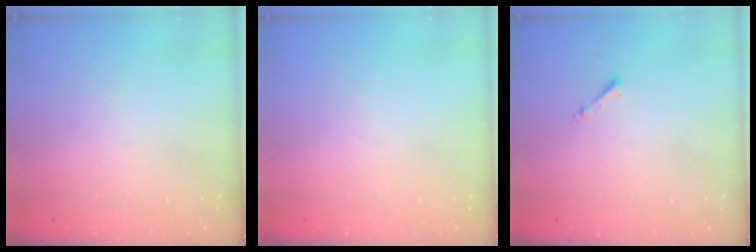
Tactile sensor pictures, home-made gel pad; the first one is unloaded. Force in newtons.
{"total": 0.0}
{"total": 1.3, "press": 1.2, "slide": 0.3}